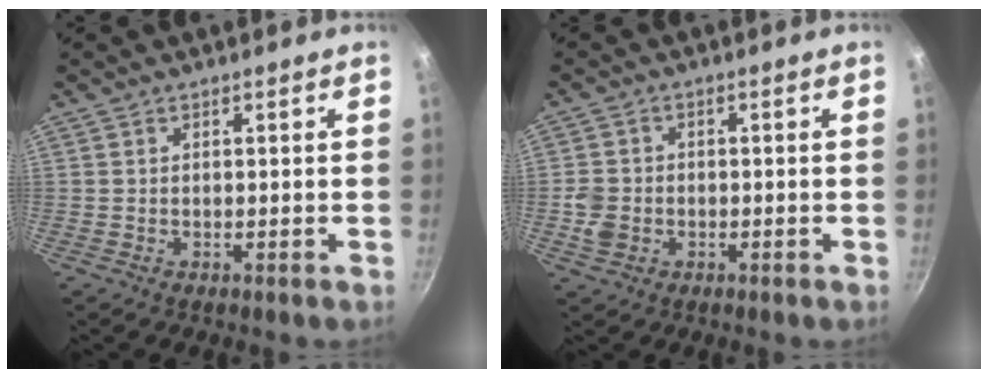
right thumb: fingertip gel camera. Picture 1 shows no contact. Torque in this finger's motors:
{"motor_torque": [0.84, 0.60, 0.58, 0.34, -0.01]}